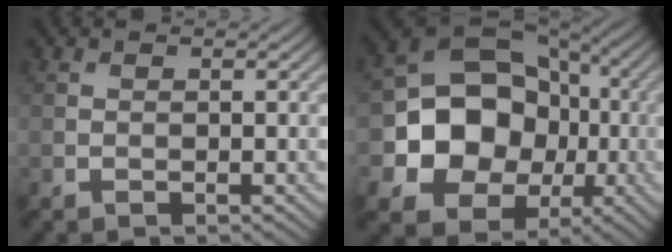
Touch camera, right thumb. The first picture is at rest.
{"total": 13.6, "force": [-1.9, 11.5, 7.1], "torque": [-0.145, -0.011, -0.051]}